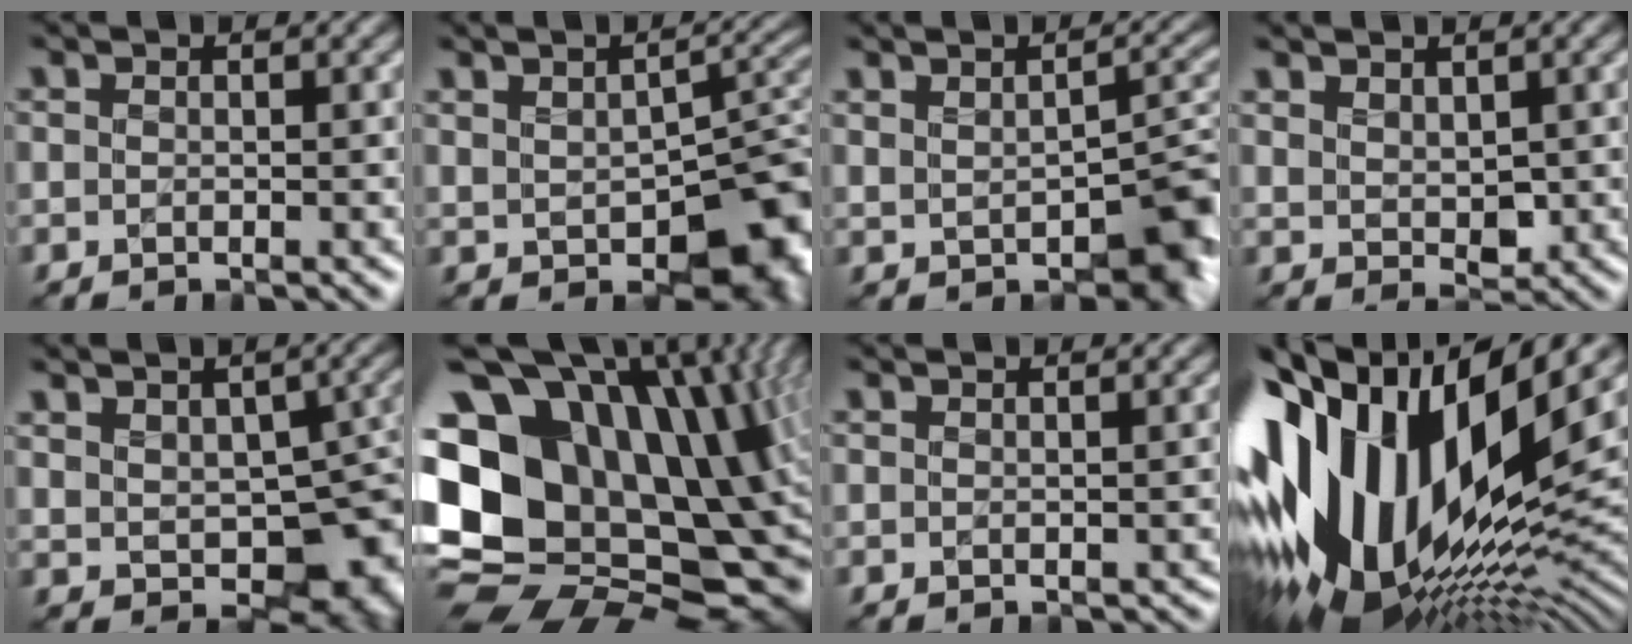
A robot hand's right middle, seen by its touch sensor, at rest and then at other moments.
{"total": 9.9, "force": [-3.3, 5.5, 7.5], "torque": [-0.103, -0.026, -0.033]}
{"total": 6.4, "force": [-2.6, 3.2, 4.9], "torque": [-0.062, -0.016, -0.026]}
{"total": 2.2, "force": [1.0, 1.2, 1.5], "torque": [-0.029, -0.007, 0.029]}
{"total": 11.5, "force": [-1.7, 7.2, 8.8], "torque": [-0.108, -0.027, -0.001]}
{"total": 21.7, "force": [2.5, 16.2, 14.3], "torque": [-0.277, -0.035, 0.065]}
{"total": 0.7, "force": [-0.3, 0.5, 0.3], "torque": [-0.003, -0.004, -0.004]}
{"total": 17.2, "force": [1.2, 9.0, 14.6], "torque": [-0.288, -0.007, 0.018]}